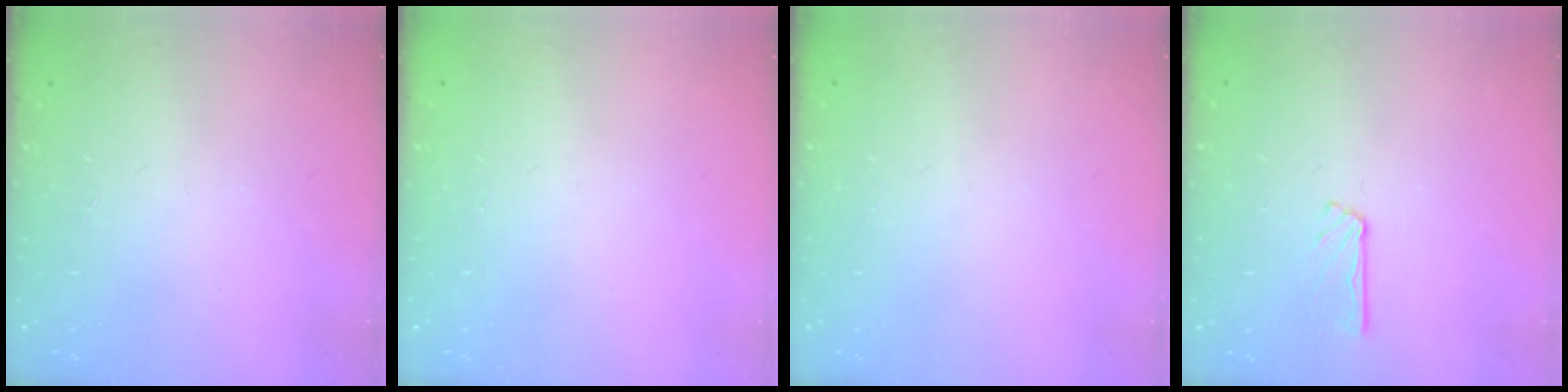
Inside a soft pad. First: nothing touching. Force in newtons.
{"total": 0.0}
{"total": 0.0}
{"total": 4.8, "press": 4.8, "slide": 0.4}